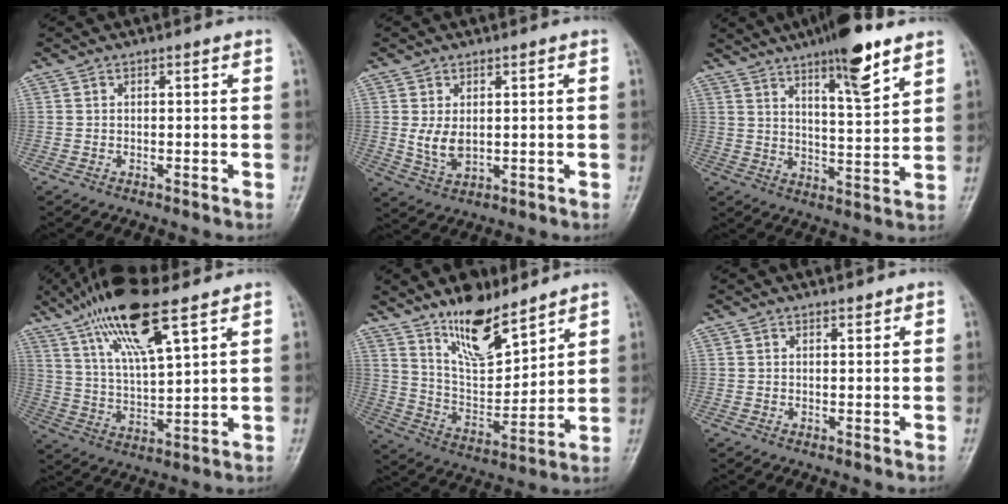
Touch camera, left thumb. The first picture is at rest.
{"total": 4.6, "force": [0.6, 2.8, 3.5], "torque": [-0.060, -0.011, 0.019]}
{"total": 12.6, "force": [8.2, 2.5, 9.2], "torque": [-0.132, -0.044, 0.129]}
{"total": 16.1, "force": [9.7, 4.1, 12.2], "torque": [-0.222, -0.030, 0.187]}
{"total": 11.4, "force": [8.2, 4.8, 6.3], "torque": [-0.081, -0.068, 0.153]}
{"total": 0.8, "force": [0.7, 0.2, 0.2], "torque": [-0.004, -0.006, 0.010]}